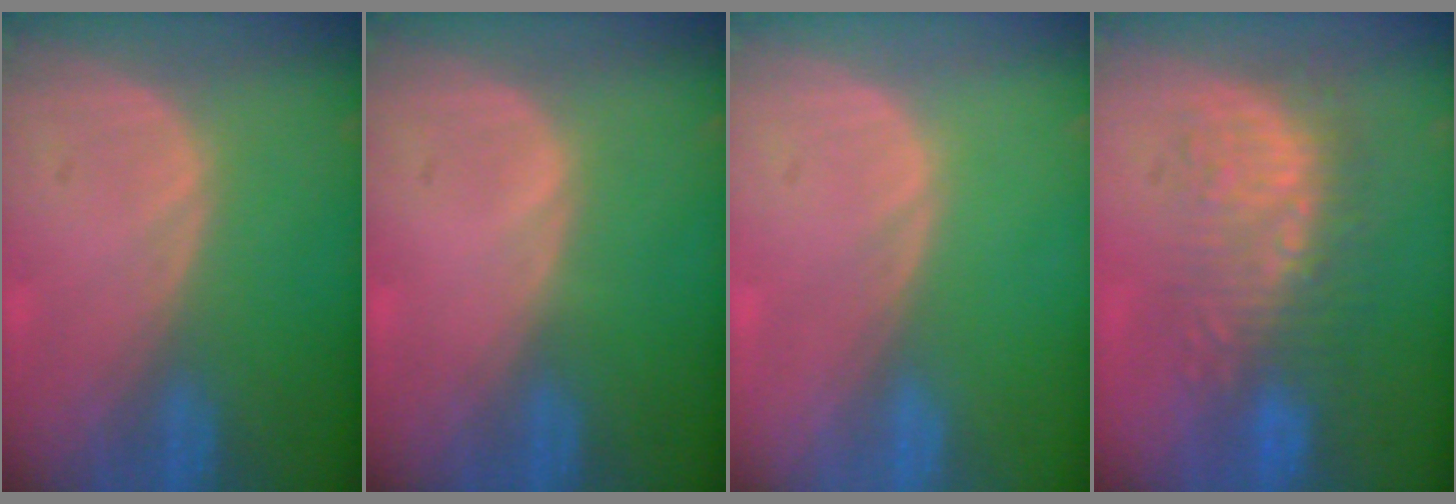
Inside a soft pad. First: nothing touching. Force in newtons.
{"total": 0.0}
{"total": 0.0}
{"total": 9.1, "press": 8.7, "slide": 2.6}